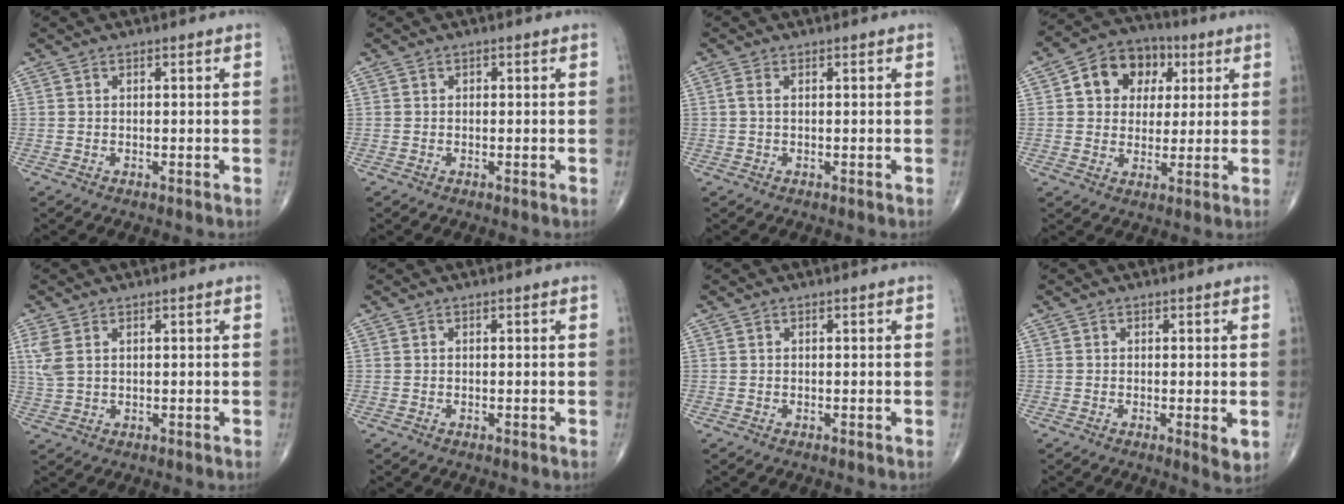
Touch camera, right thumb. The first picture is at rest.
{"total": 0.0}
{"total": 1.5, "force": [0.3, 0.6, 1.3], "torque": [-0.036, 0.007, 0.007]}
{"total": 11.4, "force": [3.3, 9.1, 5.9], "torque": [-0.054, 0.003, 0.047]}
{"total": 3.9, "force": [1.5, 2.1, 2.9], "torque": [-0.080, 0.005, 0.039]}
{"total": 0.0}
{"total": 0.0}
{"total": 2.6, "force": [-0.3, 0.7, 2.5], "torque": [-0.038, -0.010, -0.007]}